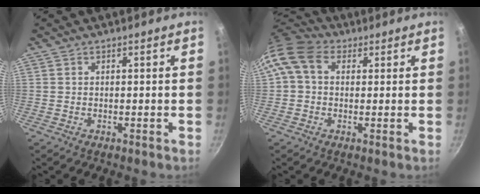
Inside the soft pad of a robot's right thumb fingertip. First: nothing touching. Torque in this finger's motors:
{"motor_torque": [1.24, 1.77, 0.62, -0.56, 0.38]}